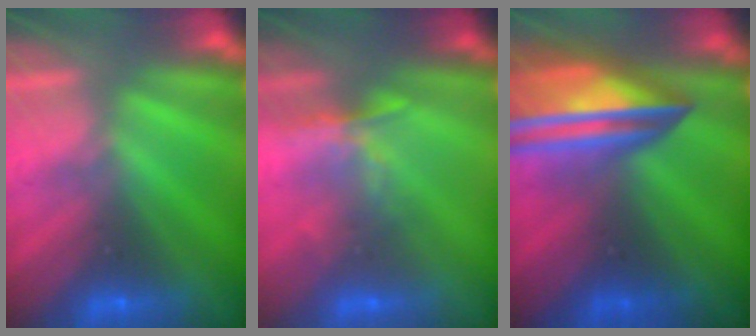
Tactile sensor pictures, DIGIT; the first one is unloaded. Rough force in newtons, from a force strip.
{"total": 2.4}
{"total": 7.2}